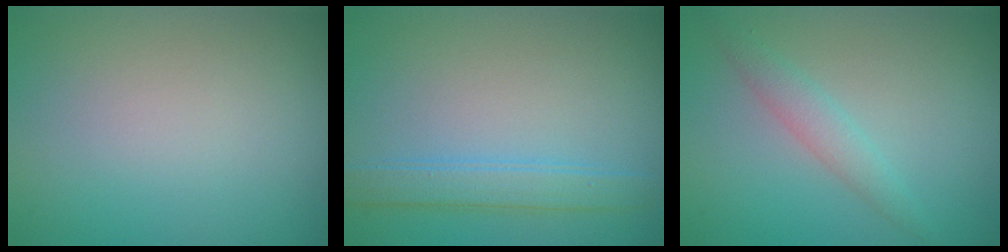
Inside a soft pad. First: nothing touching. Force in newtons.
{"total": 2.7, "press": 2.7, "slide": 0.1}
{"total": 2.0, "press": 2.0, "slide": 0.0}